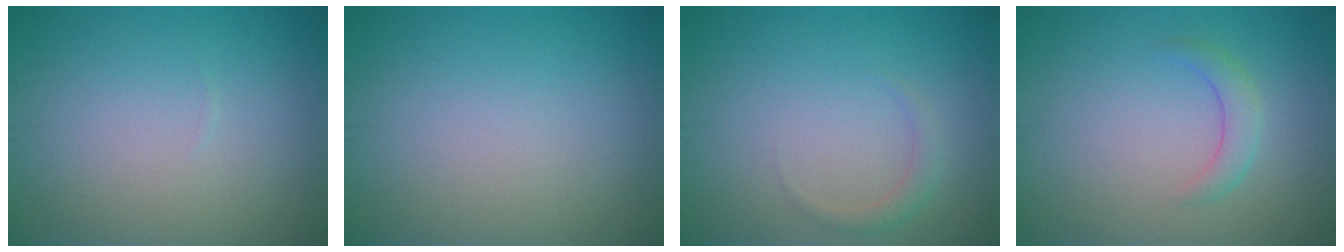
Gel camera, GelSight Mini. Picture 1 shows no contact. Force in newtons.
{"total": 0.0}
{"total": 1.2, "press": 1.2, "slide": 0.0}
{"total": 1.9, "press": 1.9, "slide": 0.2}